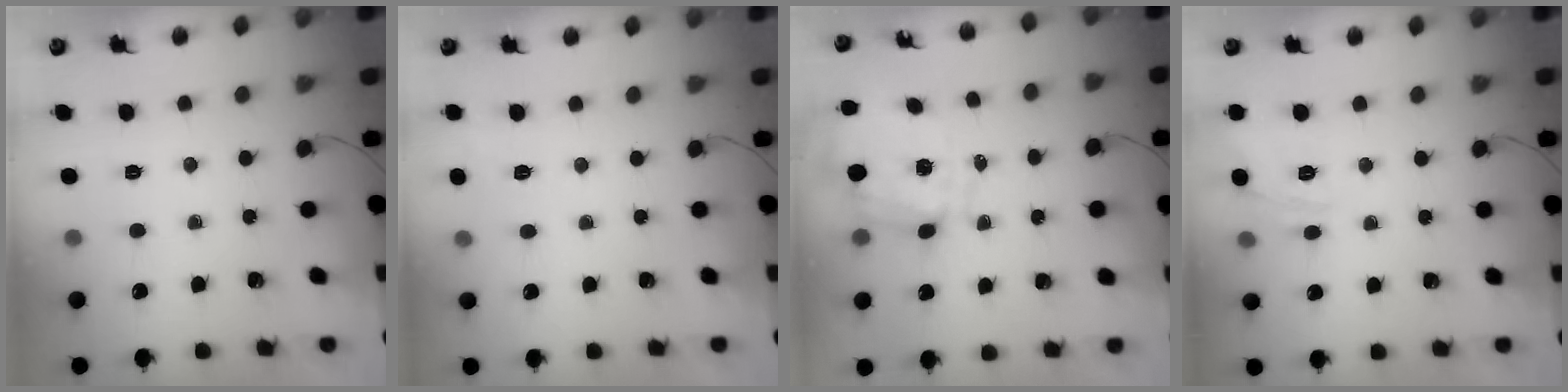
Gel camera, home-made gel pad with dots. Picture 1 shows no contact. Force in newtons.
{"total": 4.9, "press": 4.5, "slide": 2.0}
{"total": 2.1, "press": 1.7, "slide": 1.1}
{"total": 12.8, "press": 12.8, "slide": 0.6}